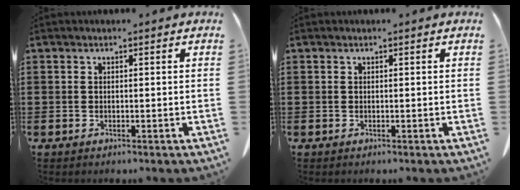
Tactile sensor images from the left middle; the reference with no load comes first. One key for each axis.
{"total": 0.0}